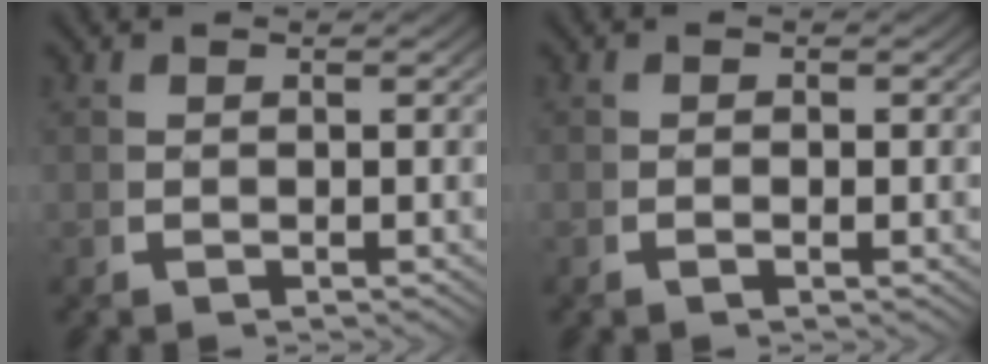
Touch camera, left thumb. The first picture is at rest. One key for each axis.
{"total": 0.5, "fx": -0.2, "fy": 0.2, "fz": 0.5, "tx": -0.013, "ty": 0.000, "tz": -0.007}